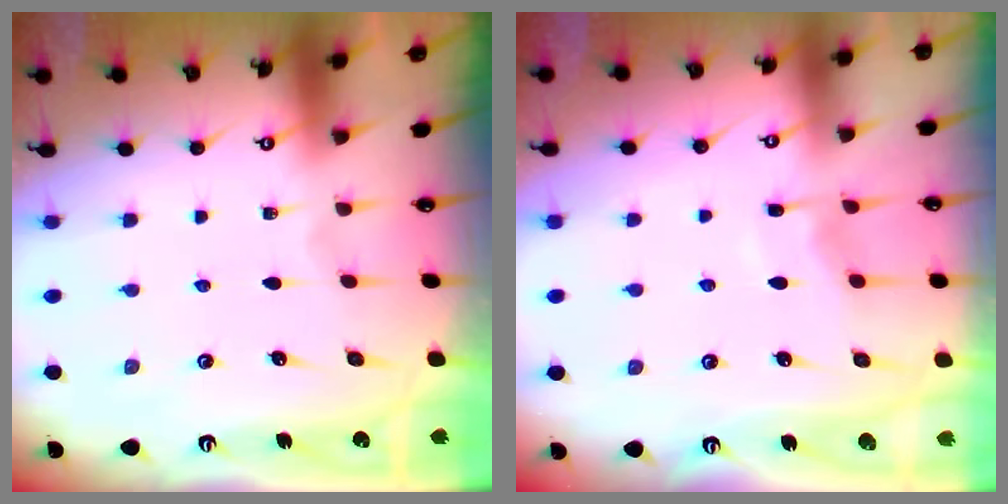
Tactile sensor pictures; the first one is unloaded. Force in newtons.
{"total": 4.2, "press": 4.2, "slide": 0.6}